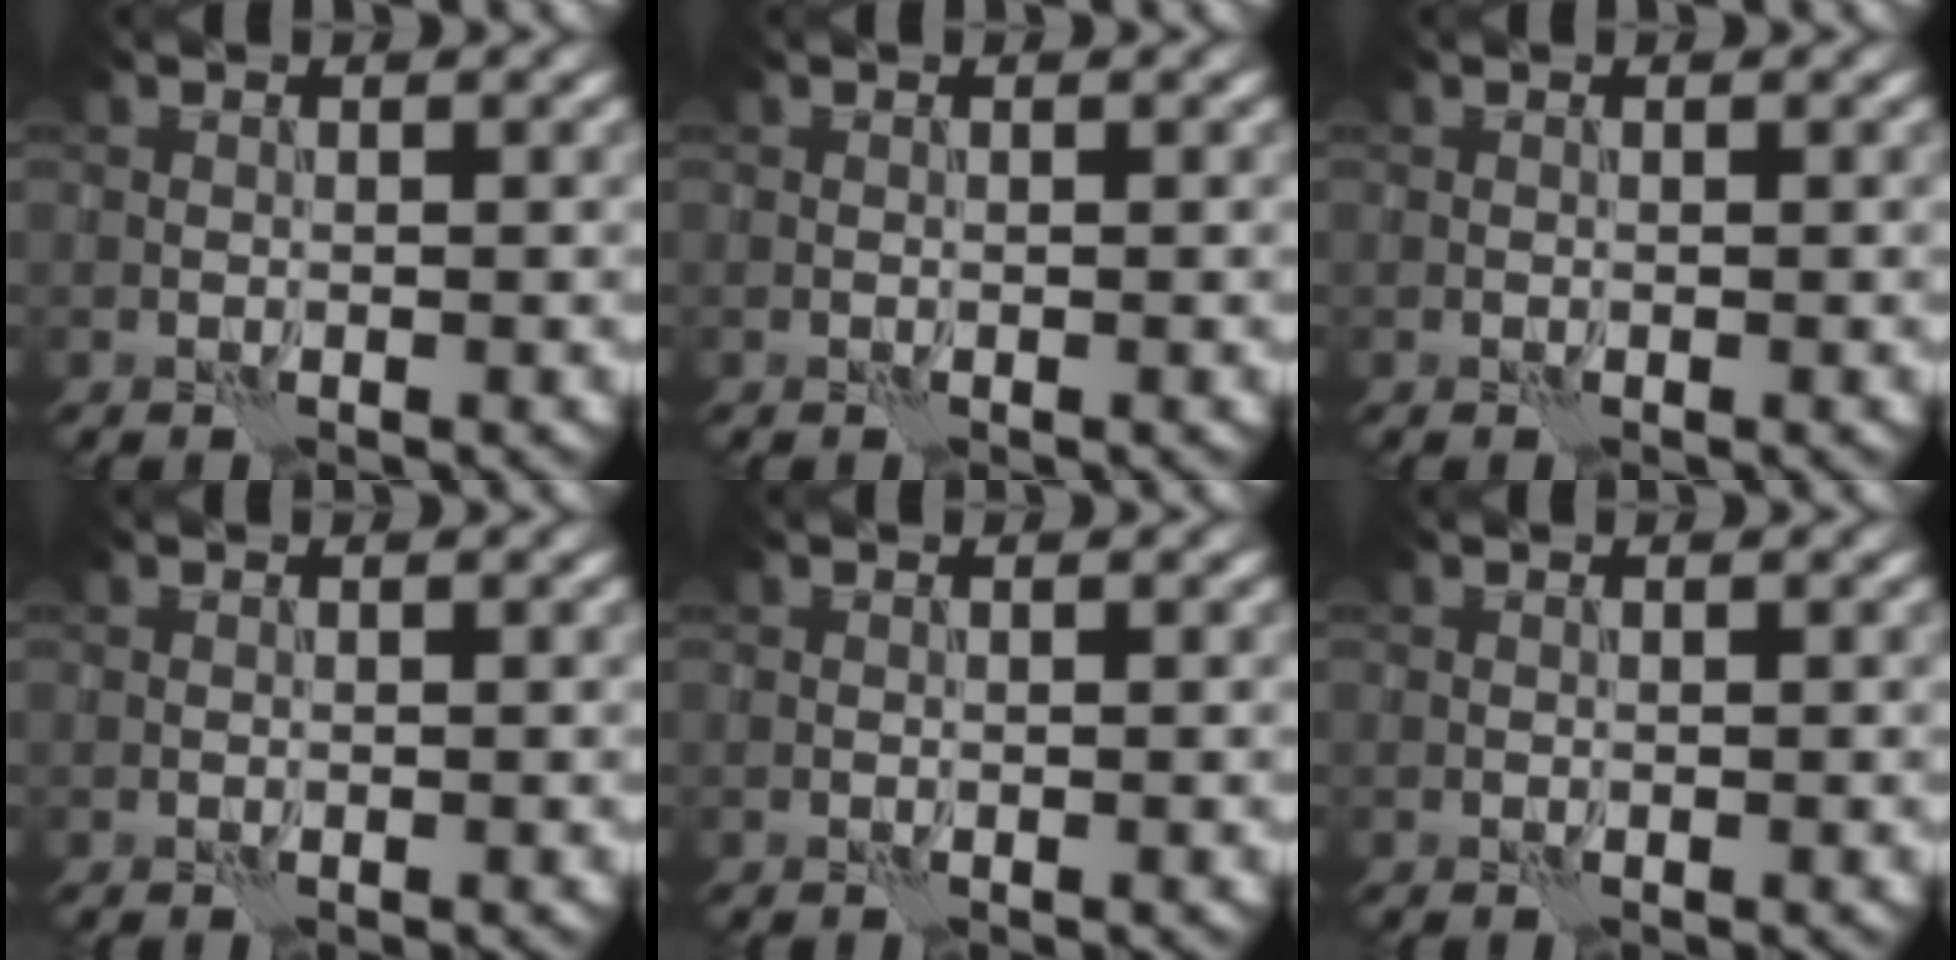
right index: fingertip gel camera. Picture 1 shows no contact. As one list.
[{"total": 0.0}, {"total": 0.0}, {"total": 0.0}, {"total": 0.0}, {"total": 0.0}]